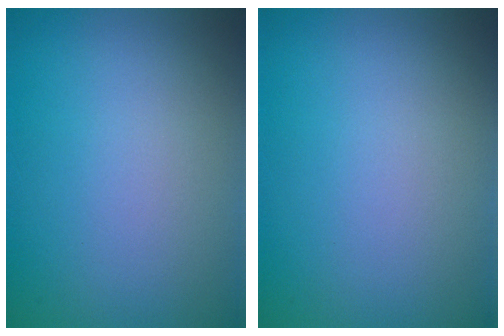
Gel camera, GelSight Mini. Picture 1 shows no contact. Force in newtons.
{"total": 0.0}